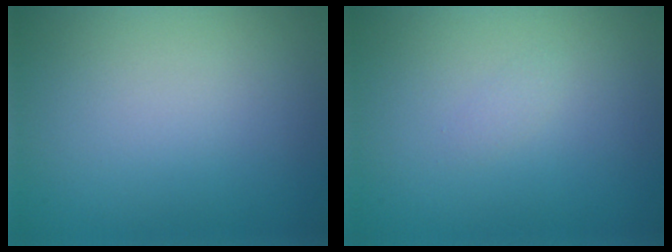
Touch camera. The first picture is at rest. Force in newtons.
{"total": 0.6, "press": 0.5, "slide": 0.1}